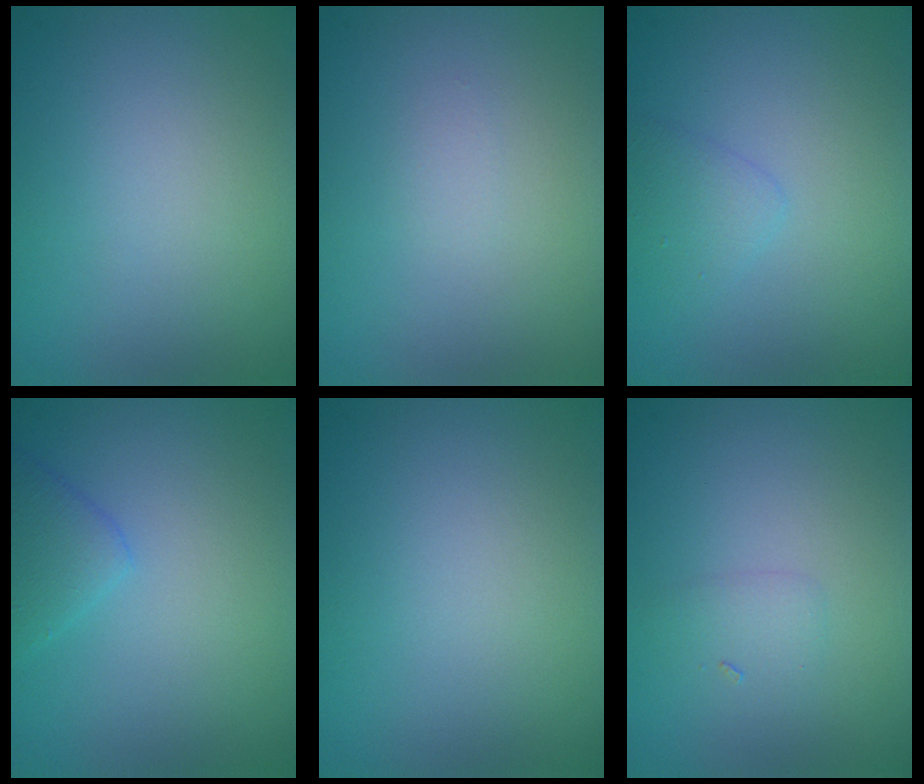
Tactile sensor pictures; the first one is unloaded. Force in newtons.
{"total": 0.5, "press": 0.5, "slide": 0.0}
{"total": 1.5, "press": 1.5, "slide": 0.0}
{"total": 2.2, "press": 2.2, "slide": 0.2}
{"total": 0.0}
{"total": 1.2, "press": 1.2, "slide": 0.1}